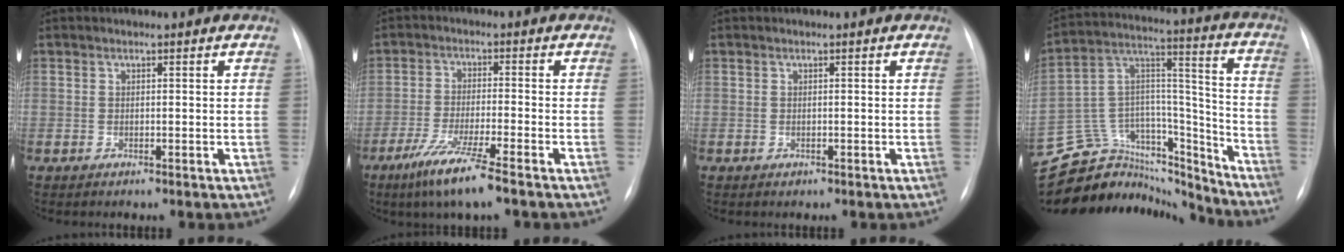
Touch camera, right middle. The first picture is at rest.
{"total": 8.3, "force": [-5.4, -0.1, 6.2], "torque": [-0.125, -0.024, -0.101]}
{"total": 0.0}
{"total": 25.0, "force": [-23.4, 7.5, 4.9], "torque": [-0.129, 0.051, -0.367]}